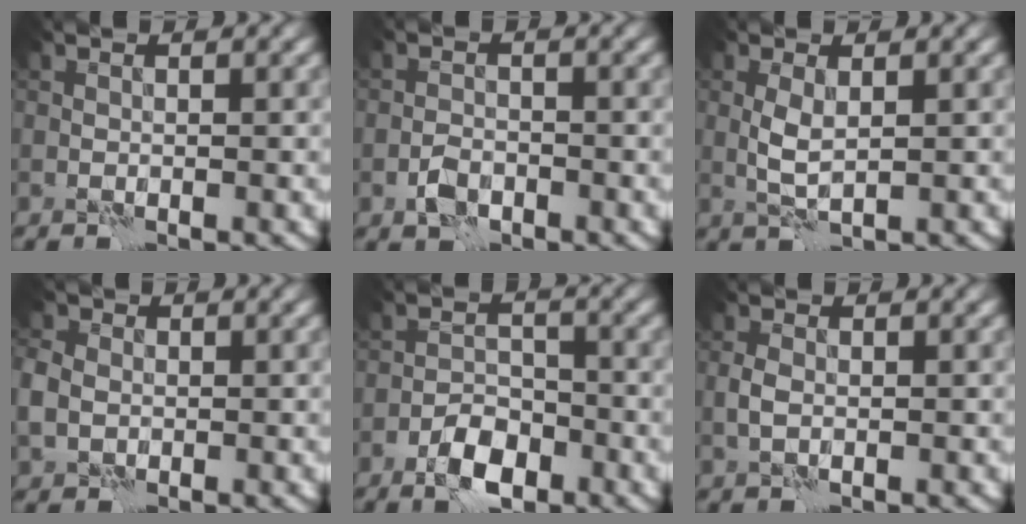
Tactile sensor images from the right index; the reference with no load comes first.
{"total": 2.1, "force": [-1.2, 1.3, 1.2], "torque": [-0.021, 0.005, -0.026]}
{"total": 2.0, "force": [0.2, 0.8, 1.9], "torque": [-0.046, 0.005, 0.007]}
{"total": 3.2, "force": [0.0, 2.8, 1.5], "torque": [-0.048, 0.007, -0.001]}
{"total": 4.2, "force": [-2.7, 2.1, 2.5], "torque": [-0.035, 0.003, -0.052]}
{"total": 1.5, "force": [-0.1, 1.0, 1.0], "torque": [-0.026, 0.005, -0.002]}